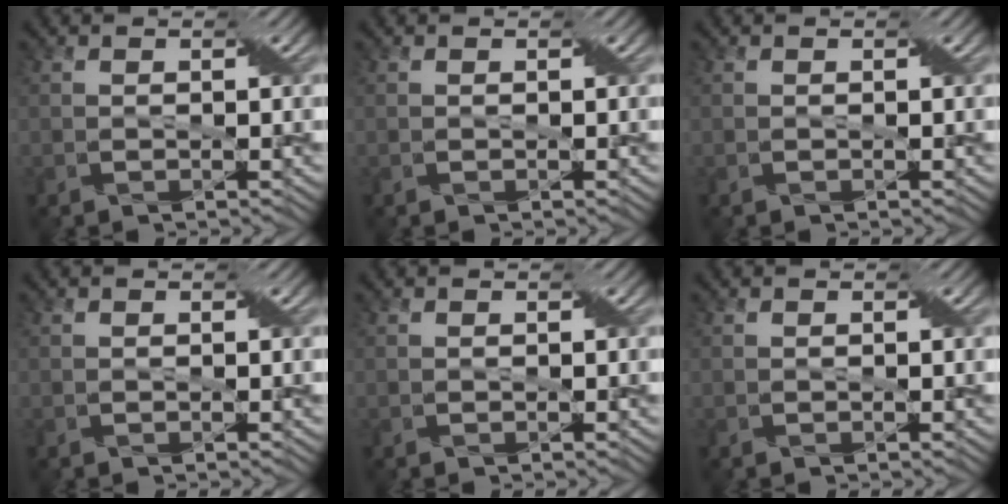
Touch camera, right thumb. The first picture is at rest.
{"total": 0.0}
{"total": 0.0}
{"total": 0.0}
{"total": 0.0}
{"total": 0.0}